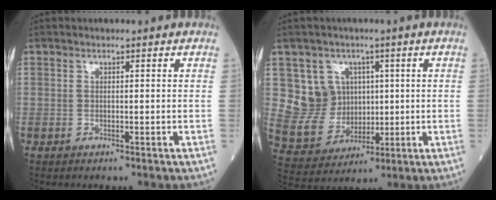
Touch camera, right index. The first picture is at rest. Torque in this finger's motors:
{"motor_torque": [0.06, 0.10, 0.02, 0.01]}